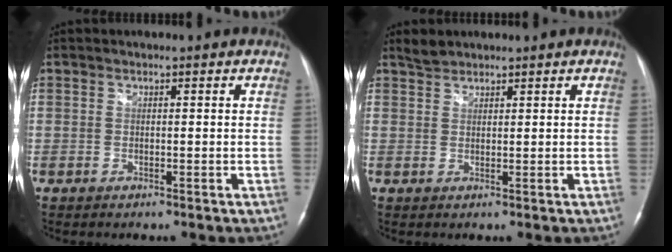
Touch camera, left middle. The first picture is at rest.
{"total": 1.9, "force": [1.8, 0.5, 0.2], "torque": [-0.008, 0.006, 0.037]}